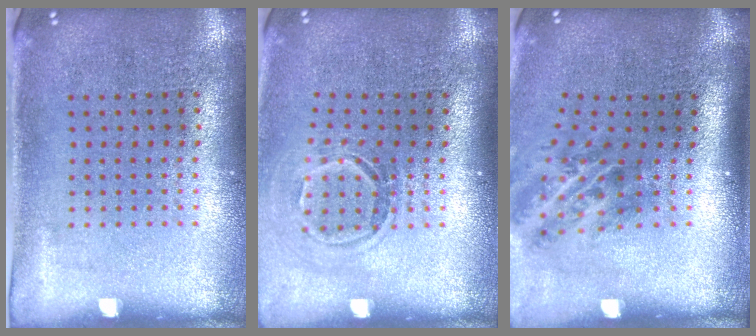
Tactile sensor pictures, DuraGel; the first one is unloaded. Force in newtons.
{"total": 1.6, "press": 1.1, "slide": 1.2}
{"total": 2.1, "press": 1.3, "slide": 1.7}